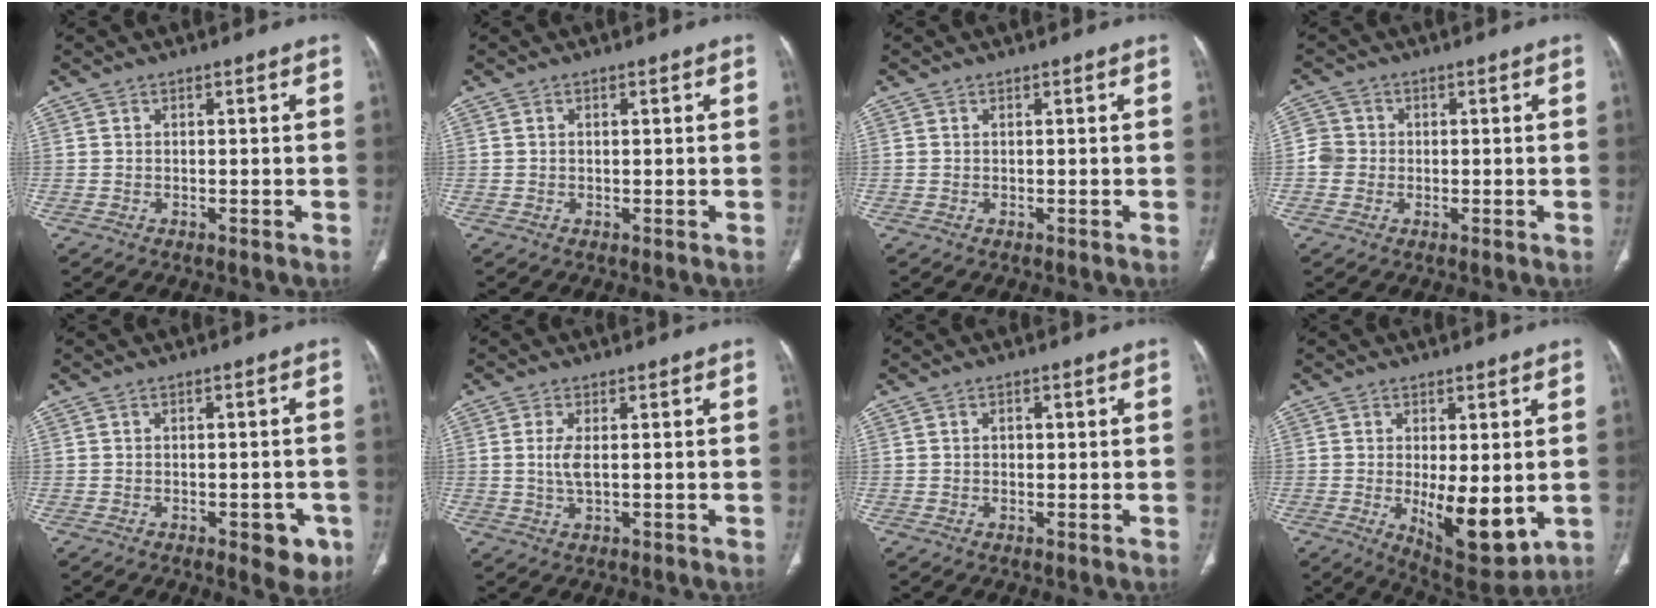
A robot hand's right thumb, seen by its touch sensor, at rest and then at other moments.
{"total": 0.6, "force": [0.2, 0.3, 0.5], "torque": [-0.013, 0.003, 0.004]}
{"total": 0.0}
{"total": 3.9, "force": [-0.5, 3.7, 1.1], "torque": [-0.008, 0.009, -0.018]}
{"total": 5.5, "force": [-2.5, 2.6, 4.2], "torque": [-0.029, 0.007, -0.024]}
{"total": 4.2, "force": [0.2, 1.6, 3.9], "torque": [-0.095, -0.003, 0.006]}
{"total": 1.4, "force": [0.2, 1.0, 0.9], "torque": [-0.014, 0.003, 0.004]}
{"total": 12.1, "force": [-1.6, 4.9, 10.9], "torque": [-0.146, -0.028, -0.007]}